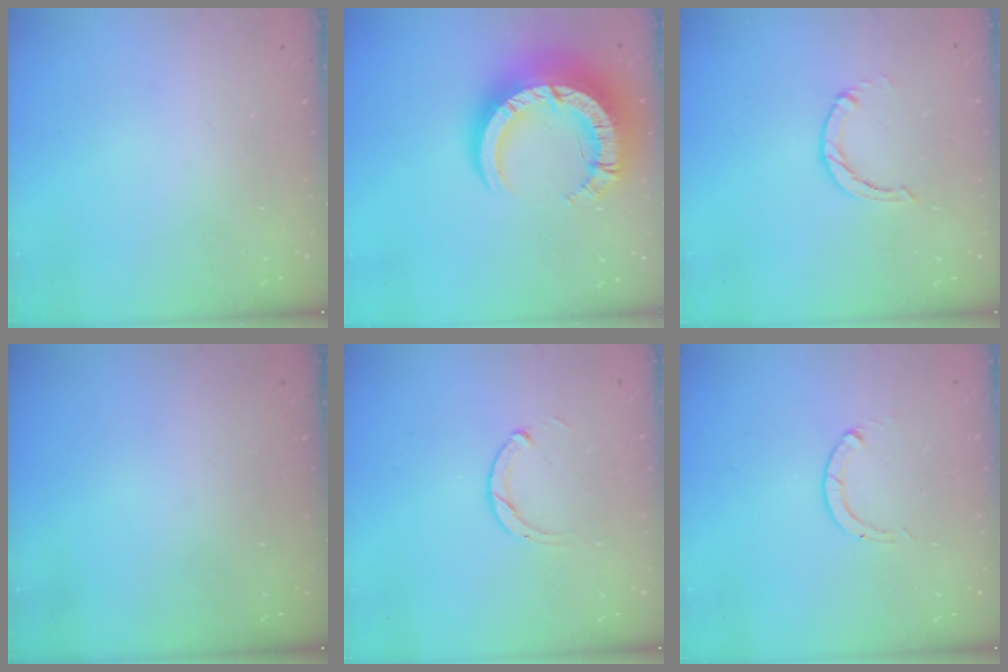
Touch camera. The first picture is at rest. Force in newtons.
{"total": 19.6, "press": 19.5, "slide": 1.7}
{"total": 0.6, "press": 0.6, "slide": 0.2}
{"total": 0.0}
{"total": 2.3, "press": 2.3, "slide": 0.3}
{"total": 0.0}